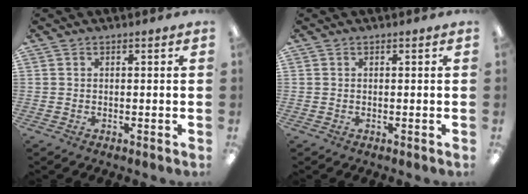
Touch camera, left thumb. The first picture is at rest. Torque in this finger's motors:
{"motor_torque": [-0.02, 0.02, 0.04, -0.22, 0.01]}